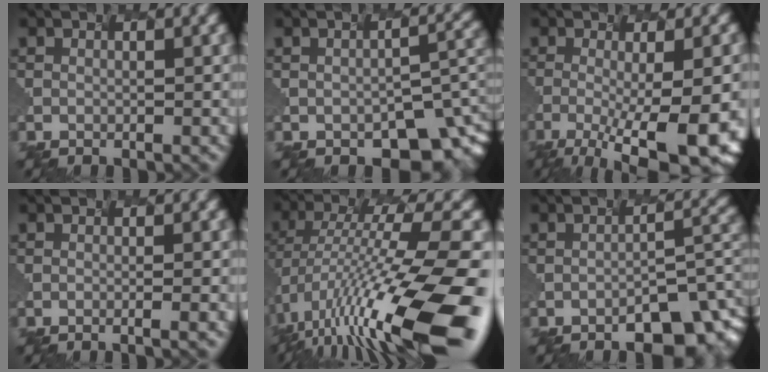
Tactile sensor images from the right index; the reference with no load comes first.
{"total": 5.5, "force": [-3.3, 2.8, 3.5], "torque": [-0.052, -0.021, -0.012]}
{"total": 12.2, "force": [-4.5, 3.5, 10.8], "torque": [-0.162, -0.022, -0.037]}
{"total": 1.9, "force": [-0.5, 0.6, 1.7], "torque": [-0.005, 0.008, -0.014]}
{"total": 14.0, "force": [-5.3, 3.0, 12.6], "torque": [-0.237, 0.012, -0.065]}
{"total": 5.4, "force": [-3.7, 1.4, 3.7], "torque": [-0.061, 0.002, -0.030]}